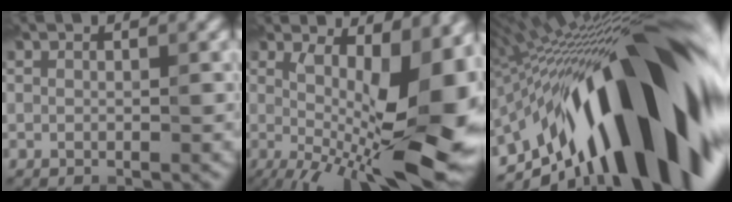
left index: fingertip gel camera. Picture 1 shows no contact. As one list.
[{"total": 16.6, "force": [-1.1, 5.8, 15.5], "torque": [-0.186, 0.001, -0.008]}, {"total": 21.1, "force": [-6.3, 7.4, 18.7], "torque": [-0.274, 0.017, -0.120]}]